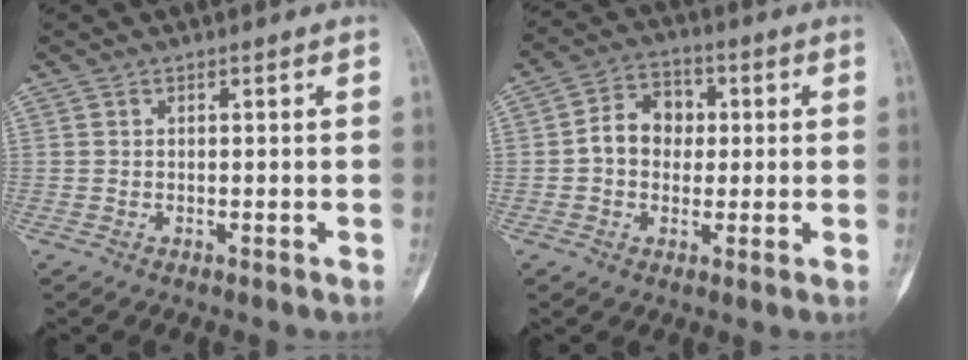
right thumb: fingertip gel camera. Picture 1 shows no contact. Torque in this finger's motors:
{"motor_torque": [1.16, 1.05, 0.55, -0.37, 0.10]}